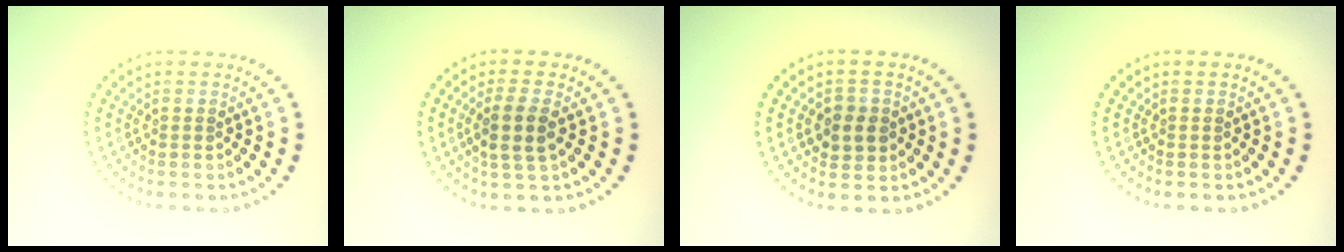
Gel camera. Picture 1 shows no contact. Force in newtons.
{"total": 2.8, "press": 2.5, "slide": 1.1}
{"total": 2.5, "press": 2.5, "slide": 0.5}
{"total": 0.0}